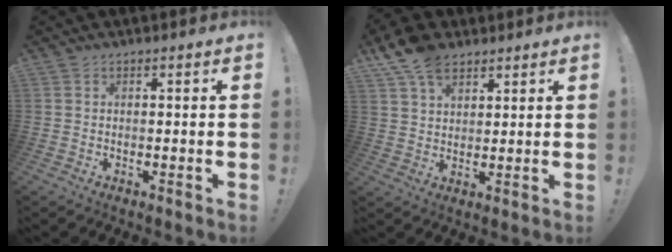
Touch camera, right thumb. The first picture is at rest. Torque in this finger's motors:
{"motor_torque": [-0.23, 0.55, 0.45, 0.23, 0.20]}